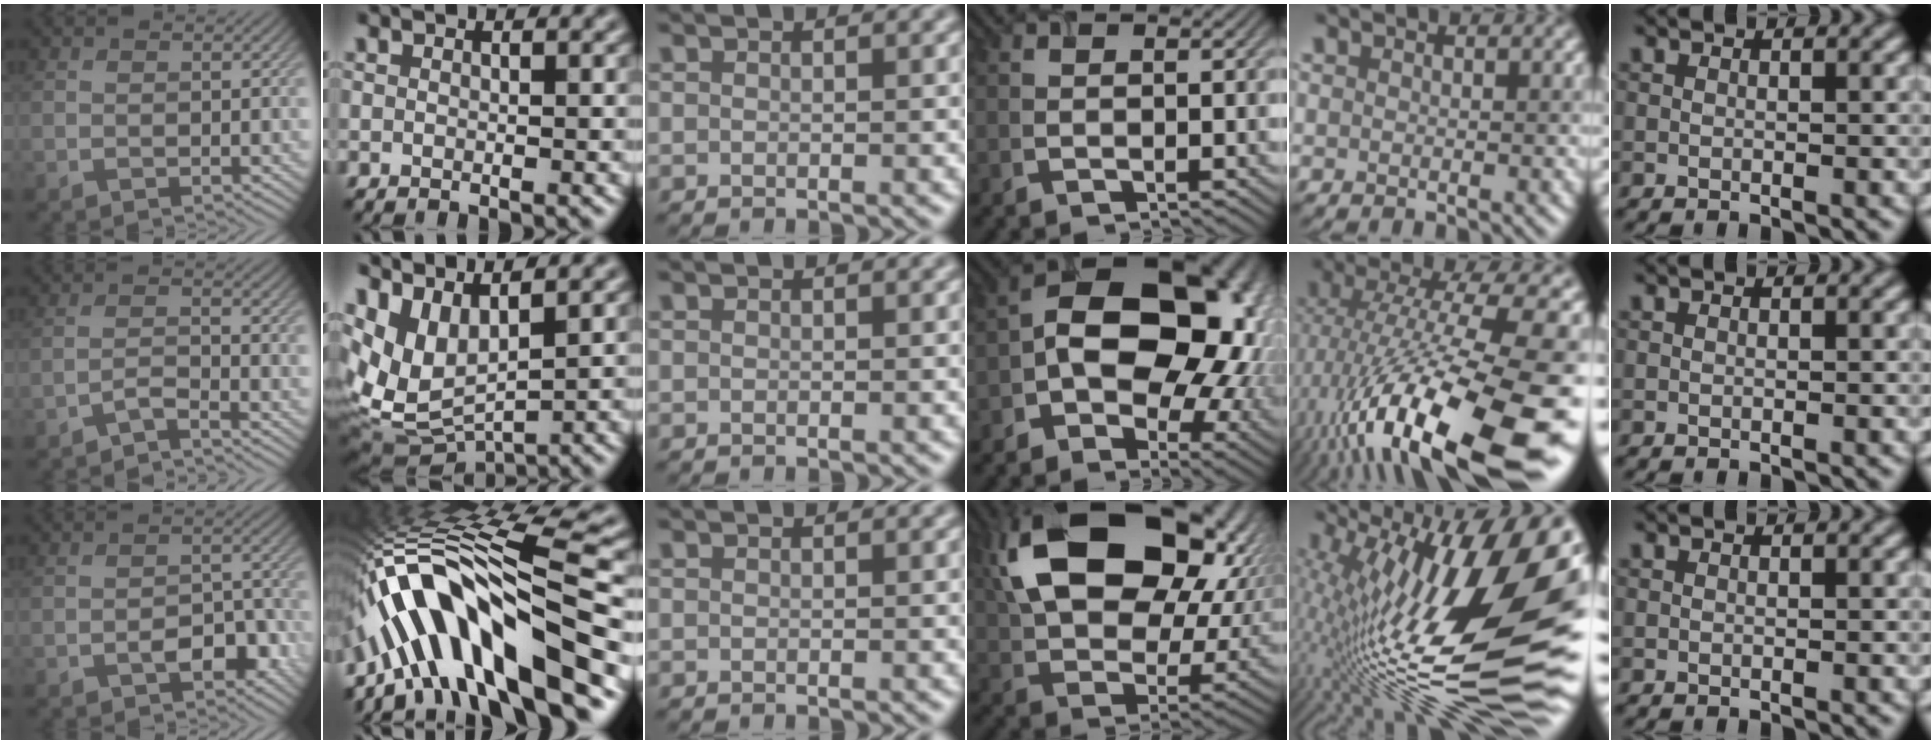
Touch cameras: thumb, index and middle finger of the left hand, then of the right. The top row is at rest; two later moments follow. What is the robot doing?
{"motion": "open", "object": "airpods case & airpods"}